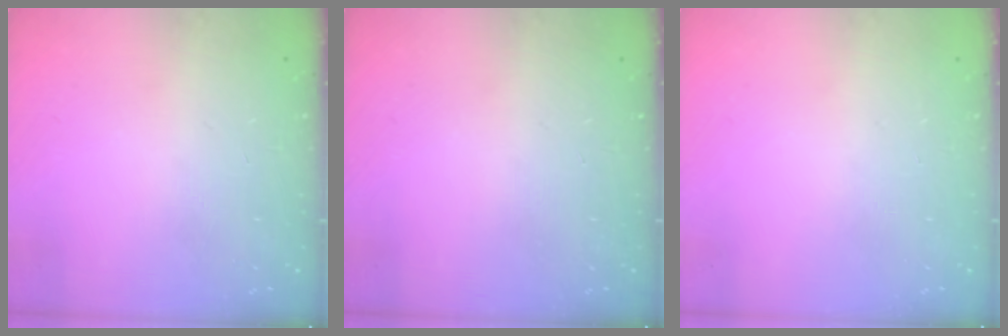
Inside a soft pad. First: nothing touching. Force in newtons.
{"total": 0.0}
{"total": 0.0}